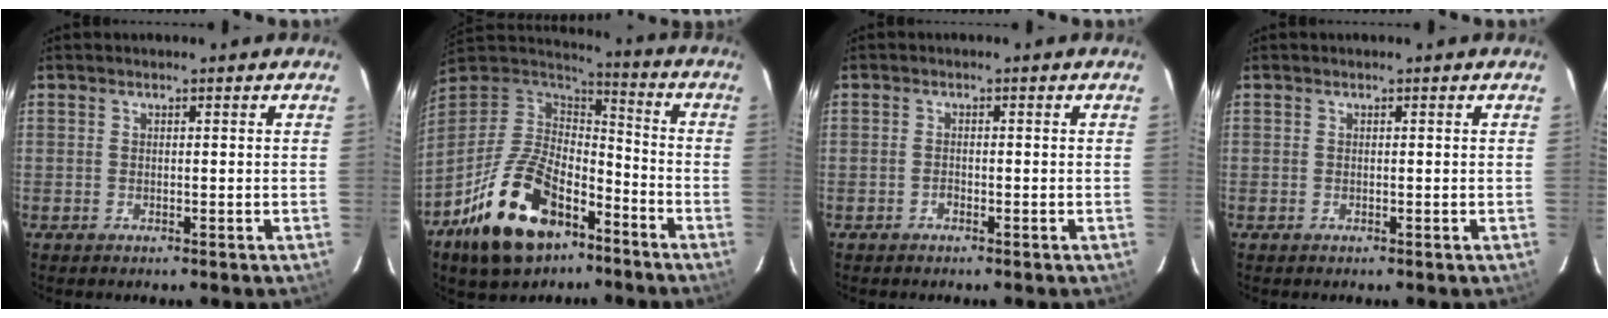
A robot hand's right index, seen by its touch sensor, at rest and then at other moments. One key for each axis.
{"total": 21.2, "fx": -11.8, "fy": 11.8, "fz": 13.2, "tx": -0.277, "ty": -0.001, "tz": -0.195}
{"total": 0.9, "fx": -0.7, "fy": 0.5, "fz": 0.4, "tx": -0.006, "ty": 0.002, "tz": -0.013}
{"total": 0.0}